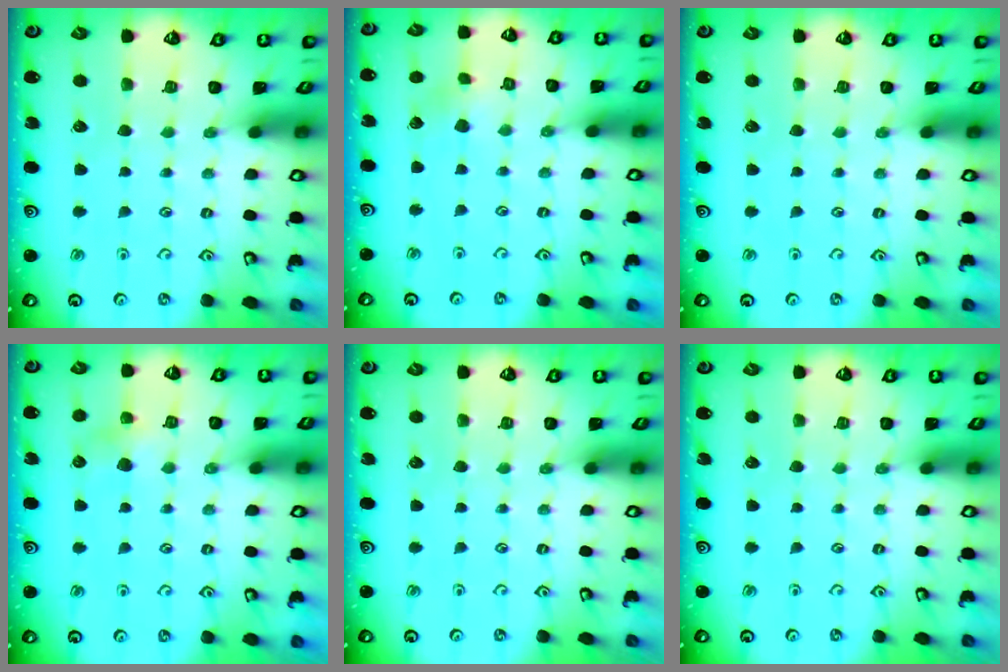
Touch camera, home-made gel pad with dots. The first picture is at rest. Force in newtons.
{"total": 3.2, "press": 3.2, "slide": 0.5}
{"total": 0.0}
{"total": 5.3, "press": 5.3, "slide": 0.5}
{"total": 0.0}
{"total": 0.0}